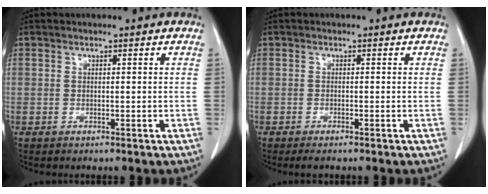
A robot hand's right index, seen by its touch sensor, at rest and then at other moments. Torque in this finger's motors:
{"motor_torque": [0.17, -0.14, 0.06, 0.02]}